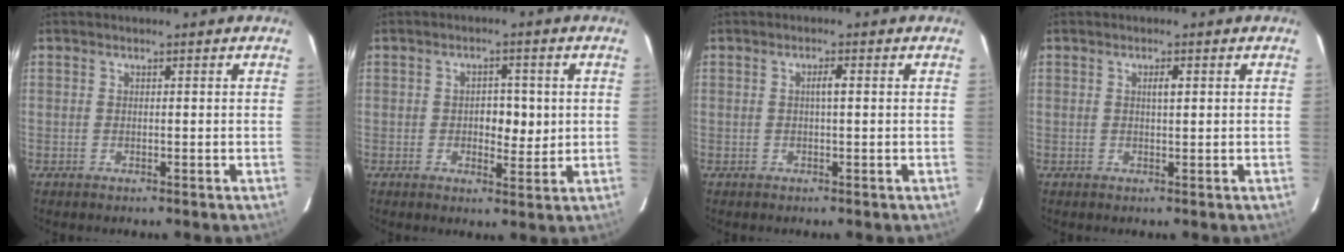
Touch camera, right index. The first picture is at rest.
{"total": 4.6, "force": [0.2, 2.5, 3.8], "torque": [-0.049, 0.001, 0.007]}
{"total": 1.5, "force": [0.2, 0.1, 1.5], "torque": [-0.027, 0.004, 0.002]}
{"total": 1.5, "force": [0.4, 0.3, 1.4], "torque": [-0.024, 0.002, 0.006]}